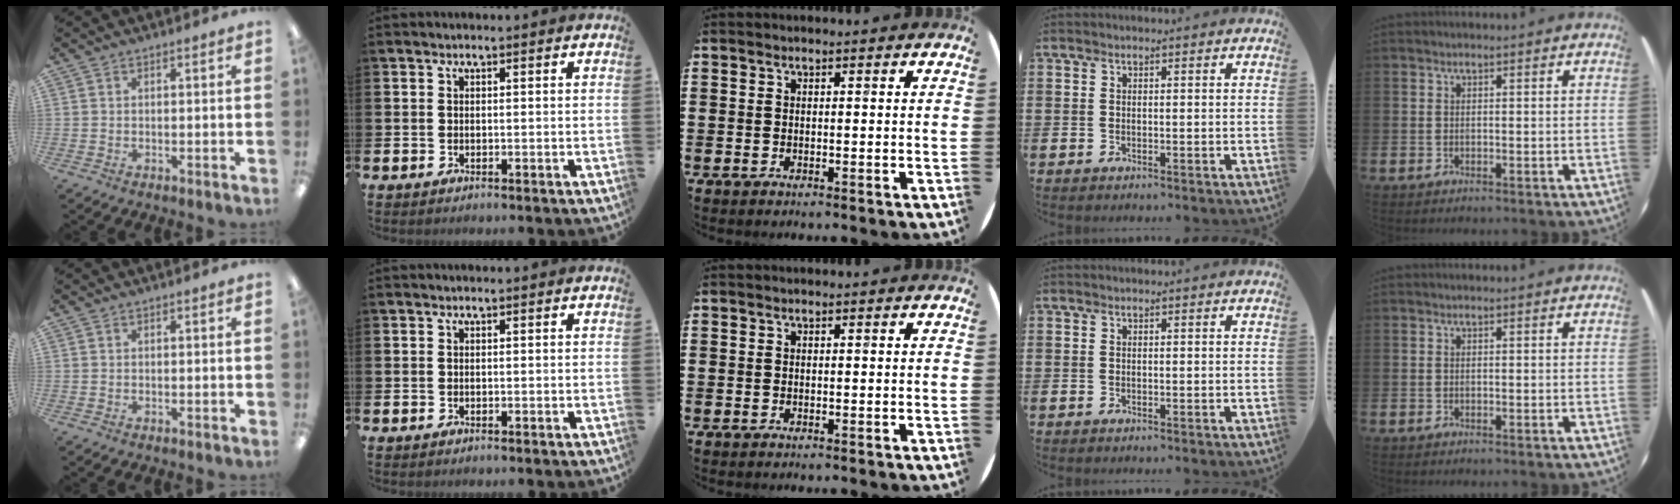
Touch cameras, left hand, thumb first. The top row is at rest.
{}